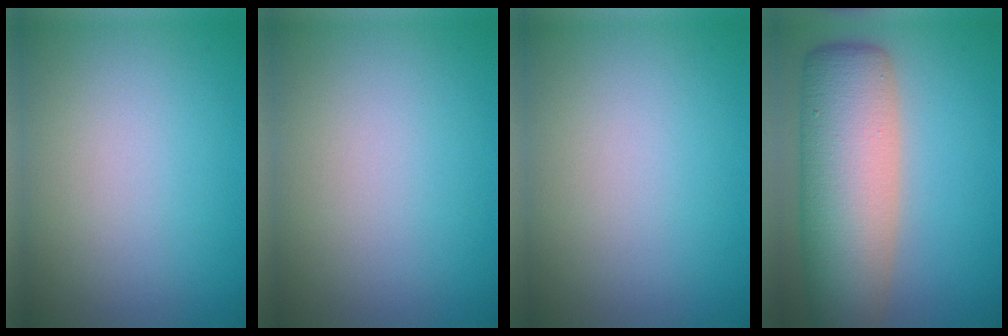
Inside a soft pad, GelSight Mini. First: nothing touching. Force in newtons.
{"total": 0.0}
{"total": 0.0}
{"total": 10.8, "press": 10.8, "slide": 0.4}